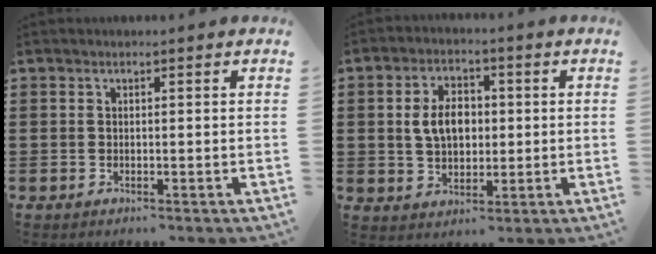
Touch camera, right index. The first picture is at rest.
{"total": 6.0, "force": [0.5, 4.0, 4.5], "torque": [-0.087, 0.007, 0.000]}